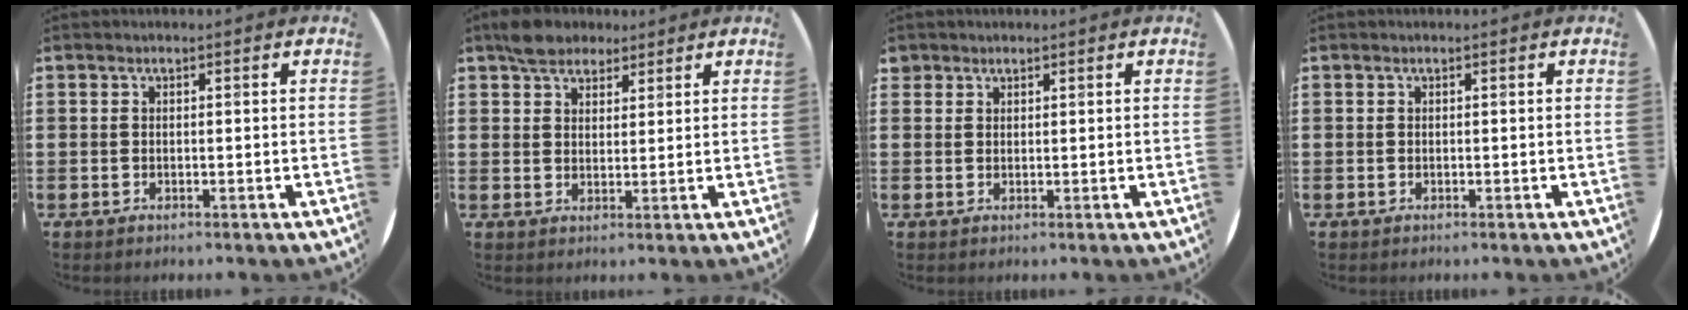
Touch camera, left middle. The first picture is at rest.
{"total": 4.2, "force": [3.5, 2.2, 0.8], "torque": [-0.018, 0.006, 0.065]}
{"total": 1.3, "force": [1.1, 0.6, -0.1], "torque": [0.000, 0.004, 0.022]}
{"total": 0.0}